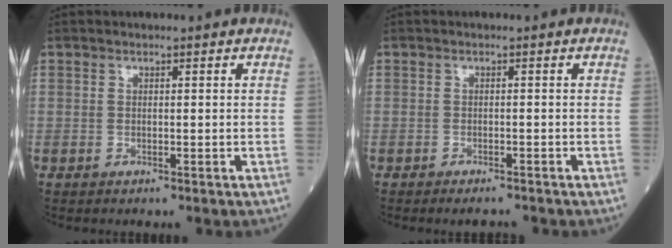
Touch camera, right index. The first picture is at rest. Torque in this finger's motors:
{"motor_torque": [0.01, -0.15, -0.02, -0.02]}